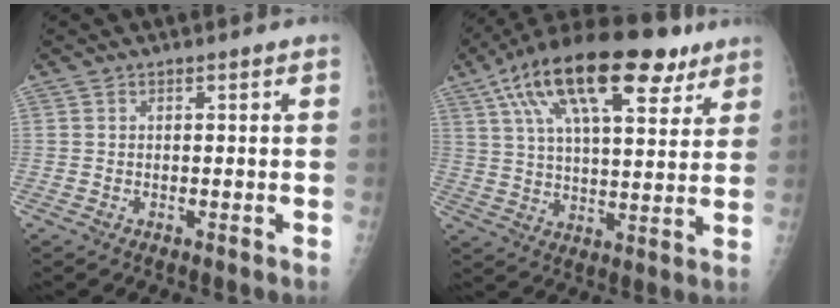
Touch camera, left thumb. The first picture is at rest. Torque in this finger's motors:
{"motor_torque": [0.60, 0.40, 1.79, -0.99, 0.25]}